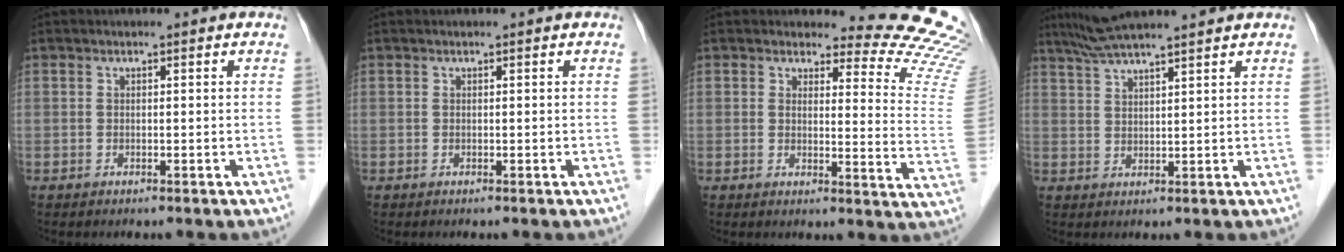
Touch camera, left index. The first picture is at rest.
{"total": 0.0}
{"total": 14.2, "force": [14.1, 0.9, 1.6], "torque": [0.010, -0.141, 0.117]}
{"total": 8.4, "force": [7.4, -0.4, 3.9], "torque": [-0.070, 0.034, 0.121]}